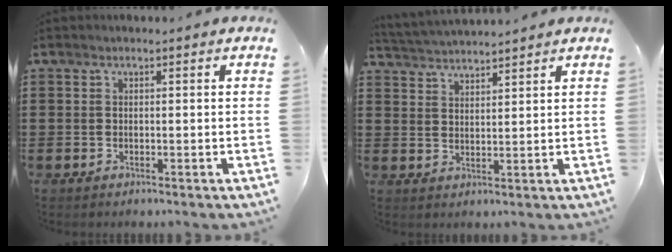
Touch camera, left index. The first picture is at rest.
{"total": 2.8, "force": [2.8, -0.2, -0.1], "torque": [-0.010, -0.012, 0.050]}